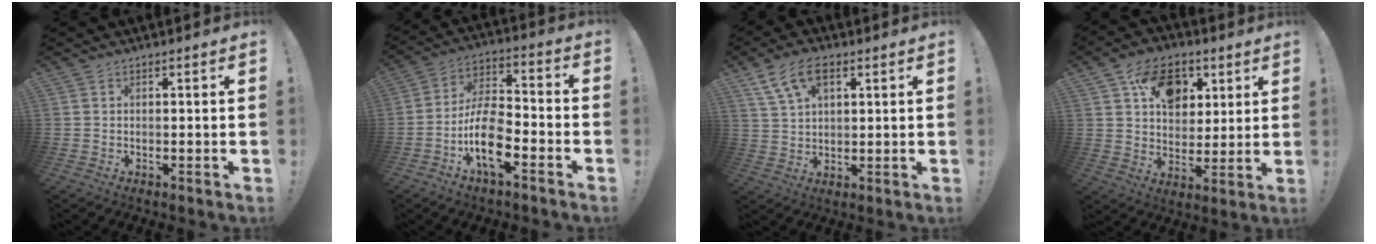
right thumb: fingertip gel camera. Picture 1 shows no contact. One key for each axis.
{"total": 15.2, "fx": -6.6, "fy": 7.4, "fz": 11.5, "tx": -0.219, "ty": 0.035, "tz": -0.110}
{"total": 9.7, "fx": 4.8, "fy": 5.3, "fz": 6.6, "tx": -0.125, "ty": -0.005, "tz": 0.092}
{"total": 14.6, "fx": 6.8, "fy": 10.6, "fz": 7.3, "tx": -0.101, "ty": -0.025, "tz": 0.128}